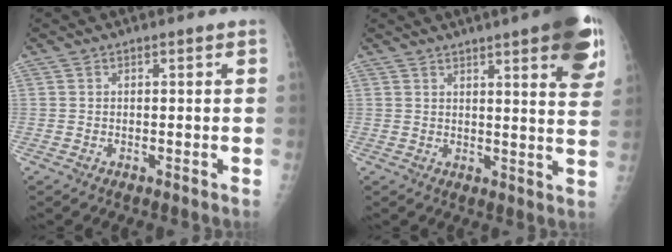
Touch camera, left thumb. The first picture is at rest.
{"total": 15.2, "force": [8.3, 3.0, 12.4], "torque": [-0.133, -0.031, 0.094]}